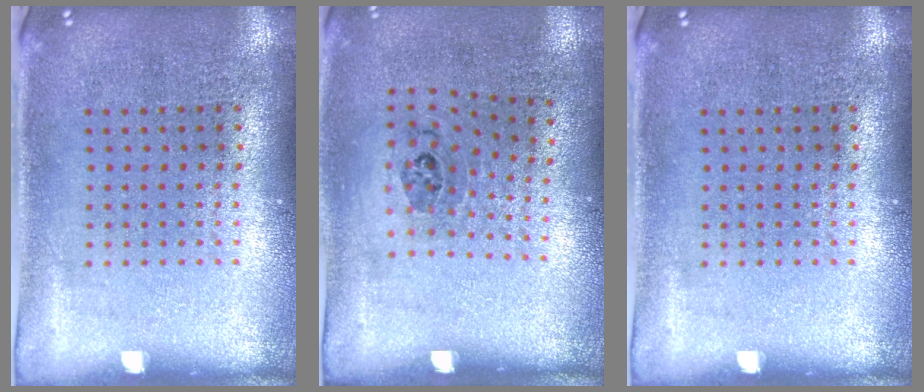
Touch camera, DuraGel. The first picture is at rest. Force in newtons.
{"total": 1.1, "press": 0.7, "slide": 0.9}
{"total": 0.0}